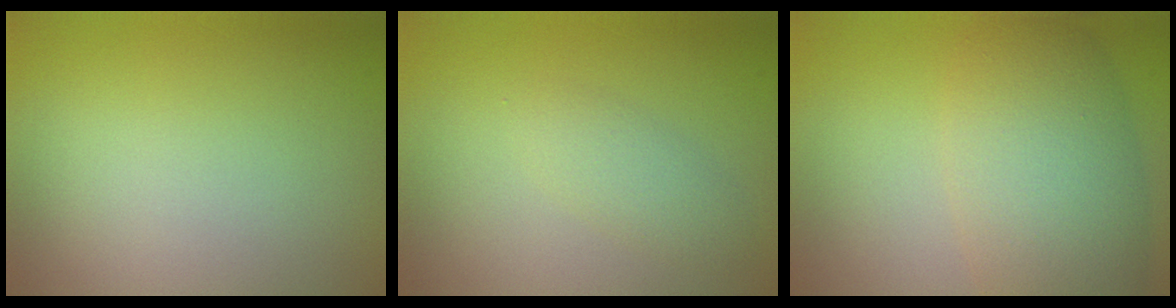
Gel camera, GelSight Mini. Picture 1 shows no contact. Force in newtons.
{"total": 1.8, "press": 1.8, "slide": 0.1}
{"total": 7.6, "press": 7.6, "slide": 0.3}